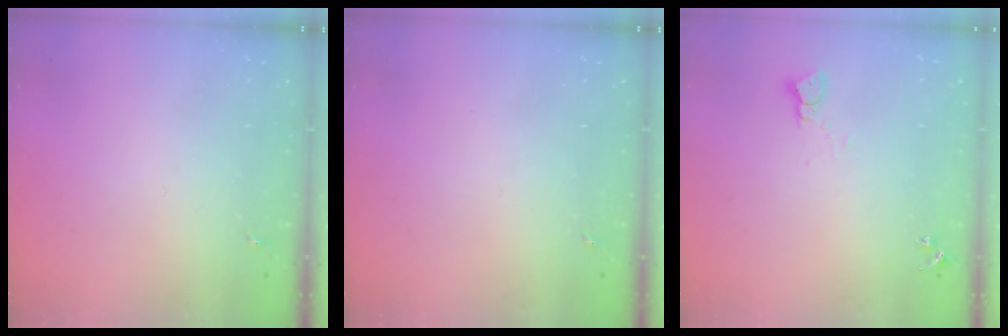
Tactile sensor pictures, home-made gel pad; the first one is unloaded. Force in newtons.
{"total": 0.0}
{"total": 2.1, "press": 2.1, "slide": 0.2}